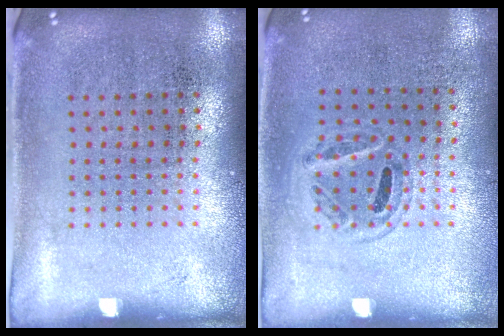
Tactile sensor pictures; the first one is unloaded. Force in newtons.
{"total": 0.9, "press": 0.8, "slide": 0.4}